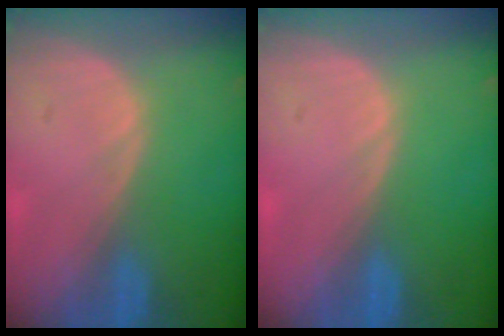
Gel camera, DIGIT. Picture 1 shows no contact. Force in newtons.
{"total": 0.0}